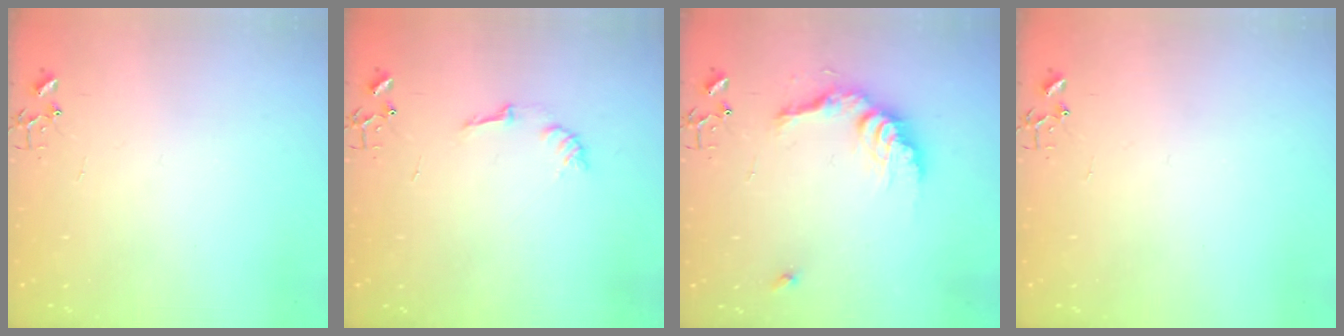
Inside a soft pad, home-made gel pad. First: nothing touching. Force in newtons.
{"total": 6.9, "press": 6.8, "slide": 0.9}
{"total": 15.2, "press": 15.2, "slide": 0.9}
{"total": 0.0}